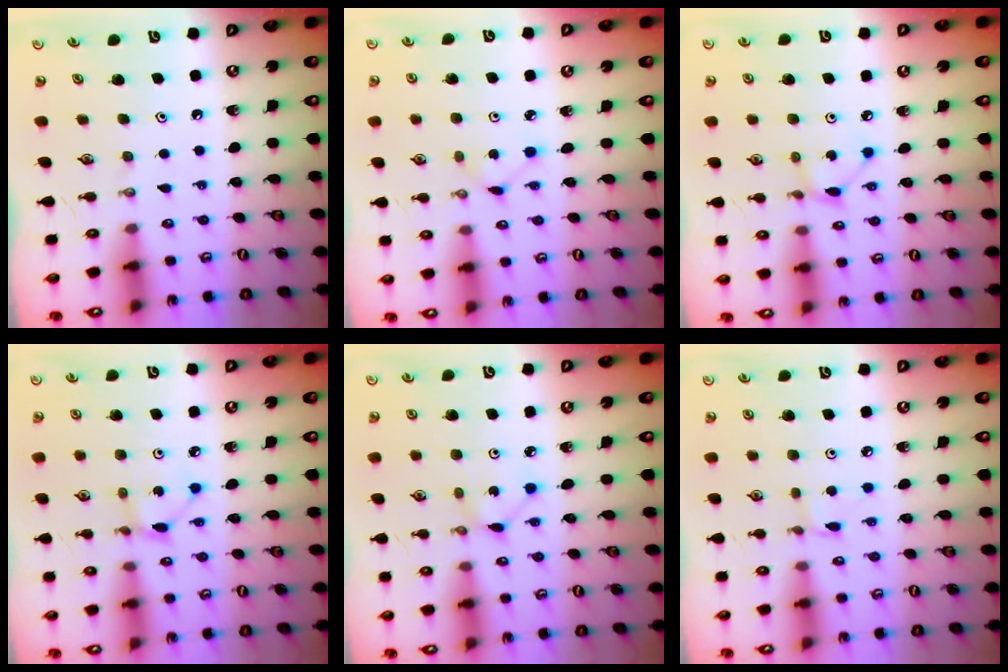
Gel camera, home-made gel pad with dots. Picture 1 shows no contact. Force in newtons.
{"total": 1.8, "press": 1.7, "slide": 0.2}
{"total": 2.6, "press": 2.6, "slide": 0.0}
{"total": 2.1, "press": 2.1, "slide": 0.2}
{"total": 1.3, "press": 1.3, "slide": 0.2}
{"total": 1.6, "press": 1.5, "slide": 0.2}